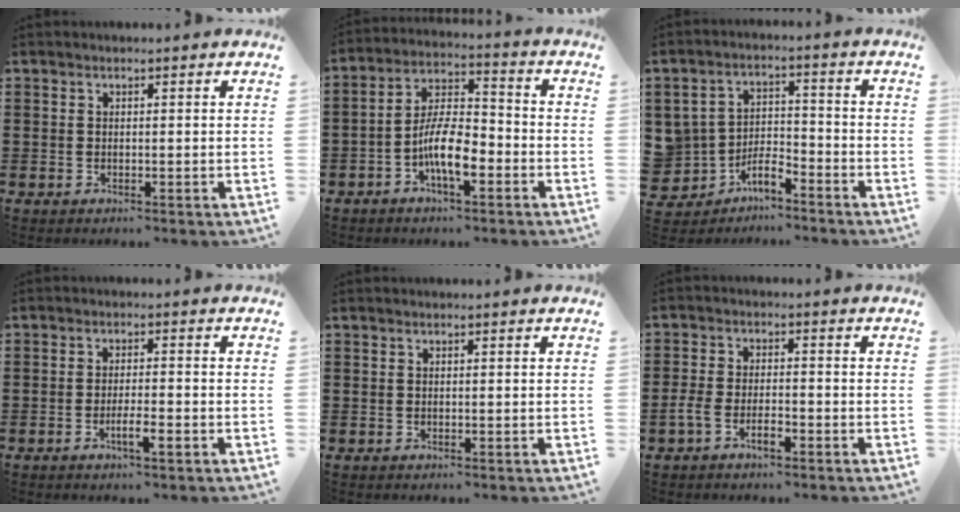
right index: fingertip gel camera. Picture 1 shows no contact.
{"total": 8.5, "force": [-3.6, 3.1, 7.0], "torque": [-0.142, 0.003, -0.069]}
{"total": 5.0, "force": [-3.6, 2.9, 2.1], "torque": [-0.057, 0.015, -0.073]}
{"total": 3.4, "force": [-1.7, 0.6, 2.9], "torque": [-0.049, 0.004, -0.030]}
{"total": 0.0}
{"total": 3.7, "force": [-2.0, 1.7, 2.7], "torque": [-0.062, 0.003, -0.042]}